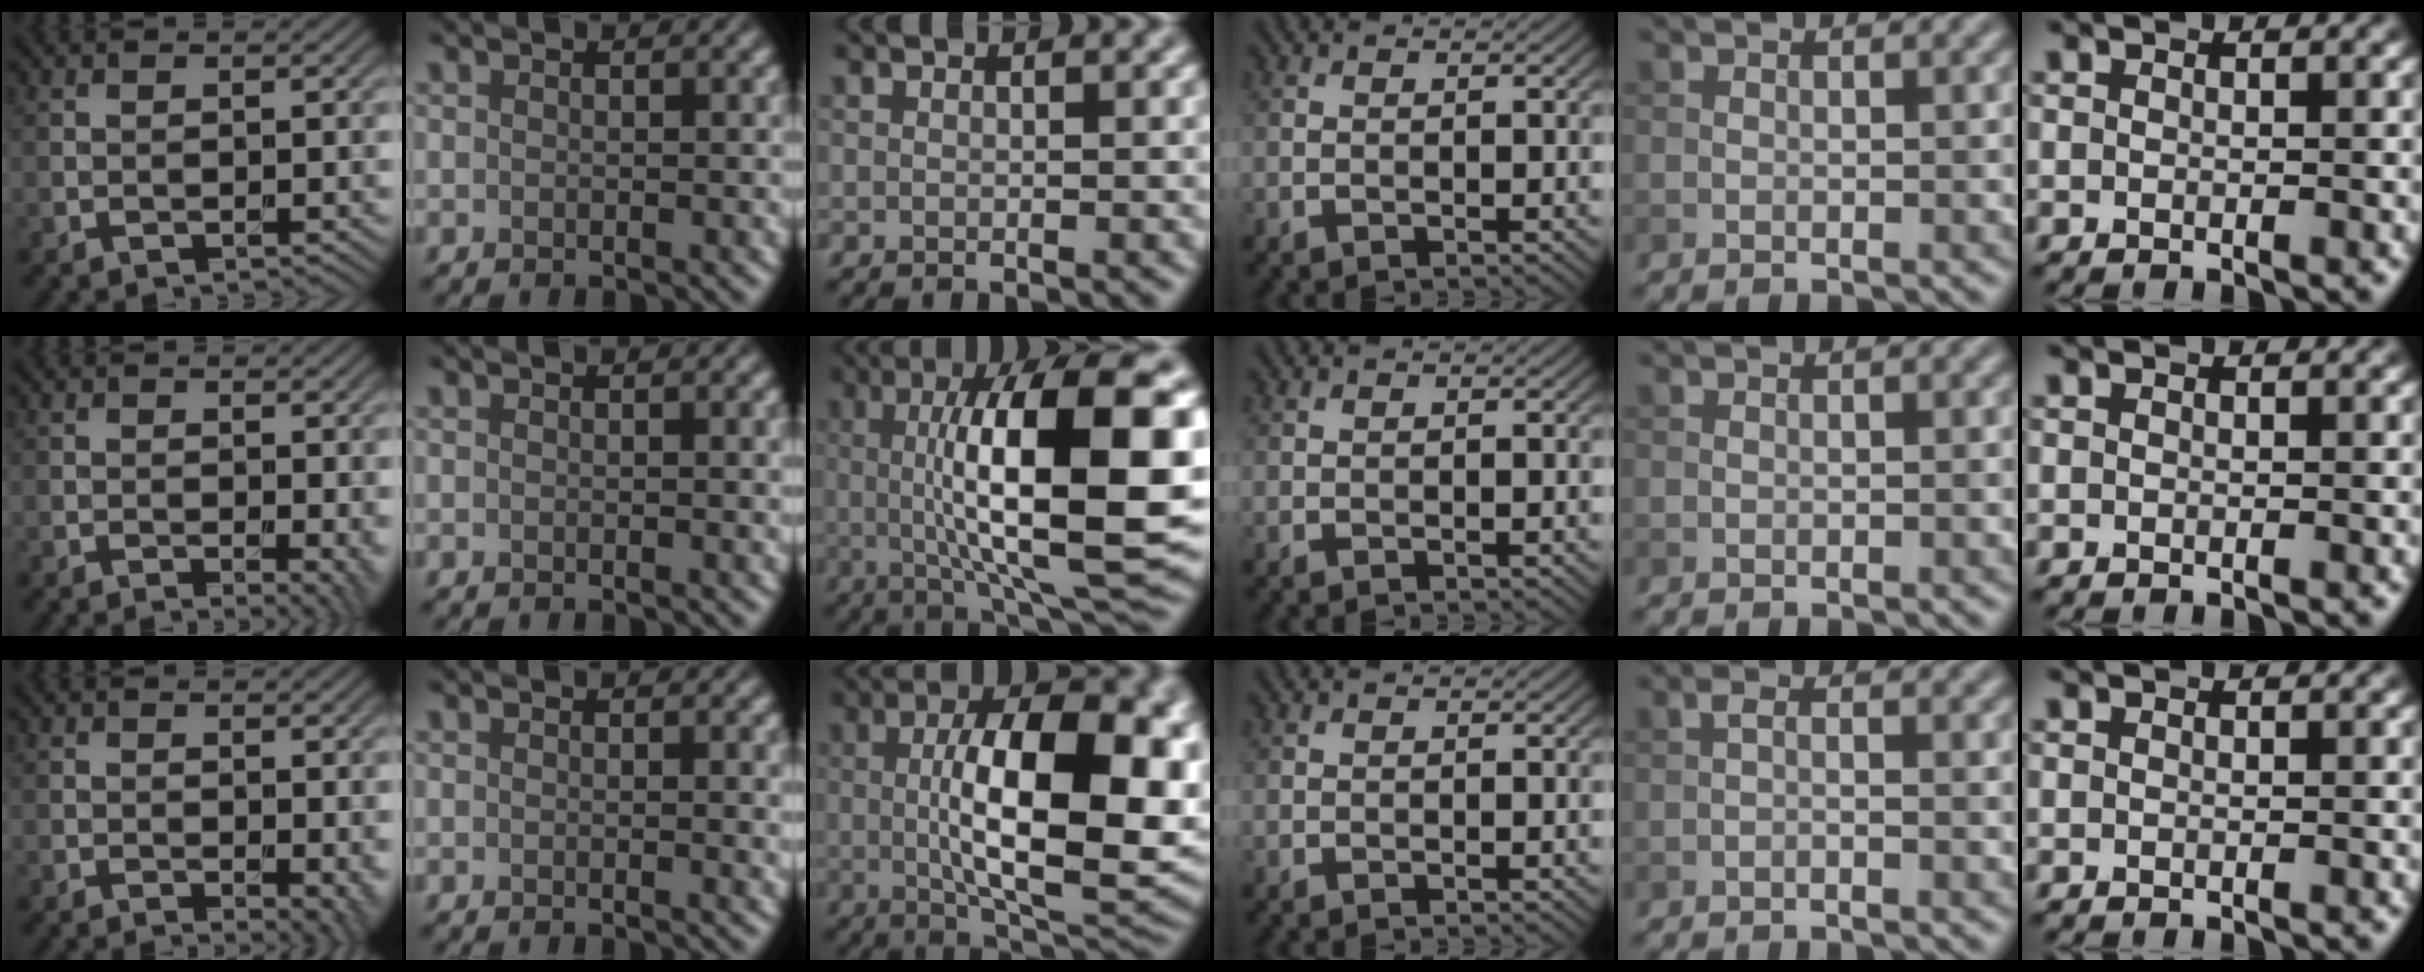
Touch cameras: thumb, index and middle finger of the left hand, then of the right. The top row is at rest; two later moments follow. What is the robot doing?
{"motion": "unscrew", "object": "dispenser bottle"}